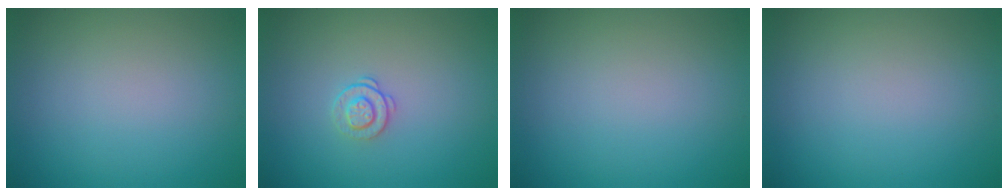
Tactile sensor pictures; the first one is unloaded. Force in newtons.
{"total": 1.4, "press": 0.9, "slide": 1.0}
{"total": 0.0}
{"total": 0.0}